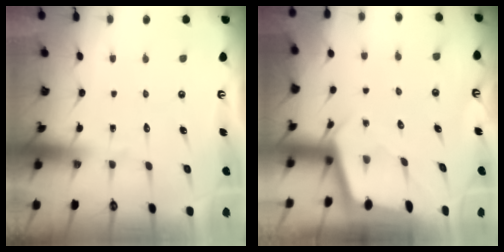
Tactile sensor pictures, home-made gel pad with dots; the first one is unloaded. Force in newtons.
{"total": 2.0, "press": 2.0, "slide": 0.2}